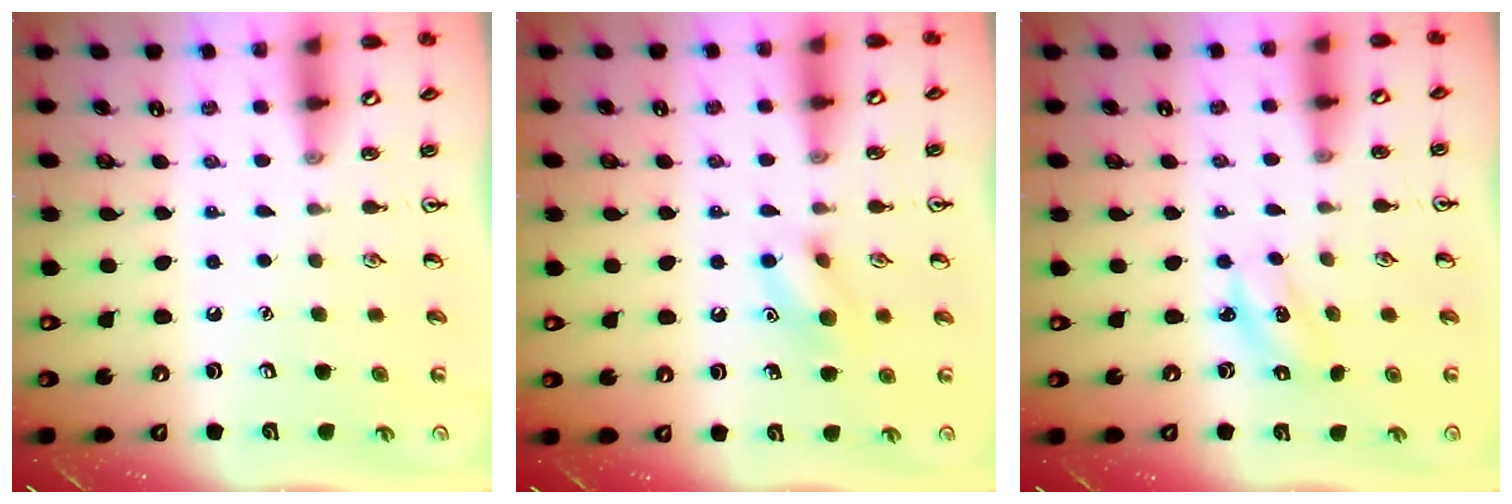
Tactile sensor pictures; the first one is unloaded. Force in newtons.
{"total": 9.2, "press": 9.2, "slide": 1.2}
{"total": 2.1, "press": 2.0, "slide": 0.7}